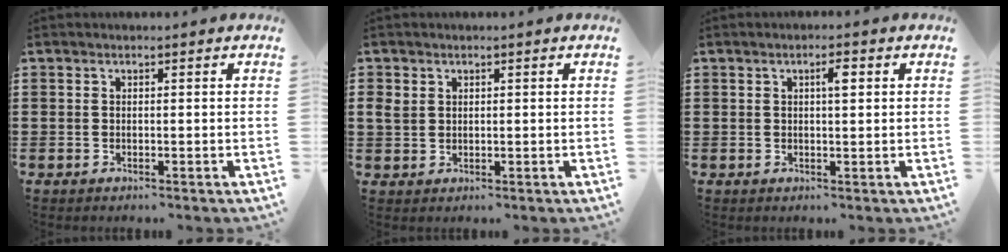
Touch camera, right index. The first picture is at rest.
{"total": 2.0, "force": [1.0, 1.6, 0.8], "torque": [-0.028, 0.004, 0.017]}
{"total": 2.4, "force": [0.7, 0.6, 2.2], "torque": [-0.036, 0.004, 0.008]}